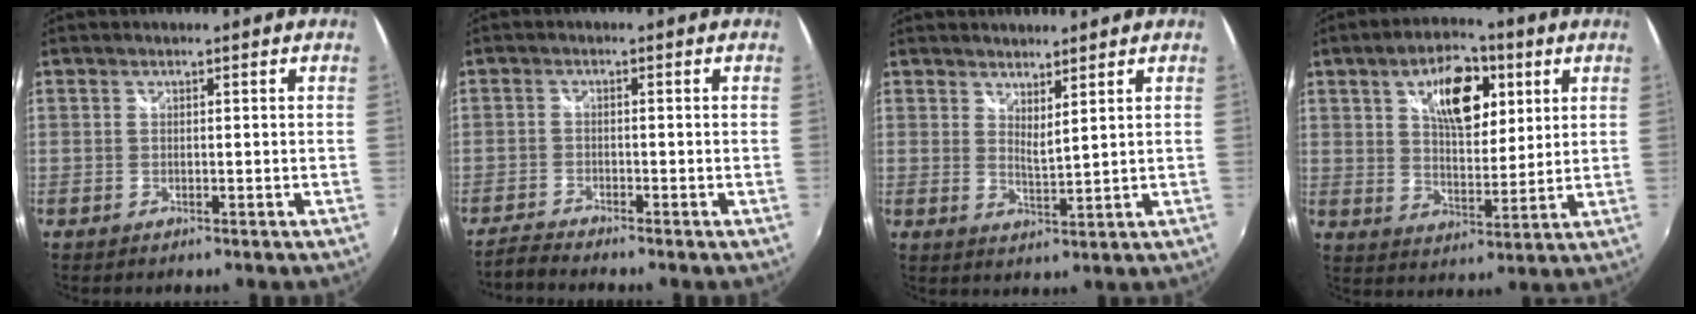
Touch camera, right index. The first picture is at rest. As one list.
[{"total": 3.2, "force": [-3.1, -0.1, 0.4], "torque": [-0.020, -0.012, -0.065]}, {"total": 3.1, "force": [2.8, -0.1, 1.4], "torque": [-0.023, -0.003, 0.044]}, {"total": 12.6, "force": [5.1, 6.5, 9.6], "torque": [-0.147, 0.015, 0.084]}]